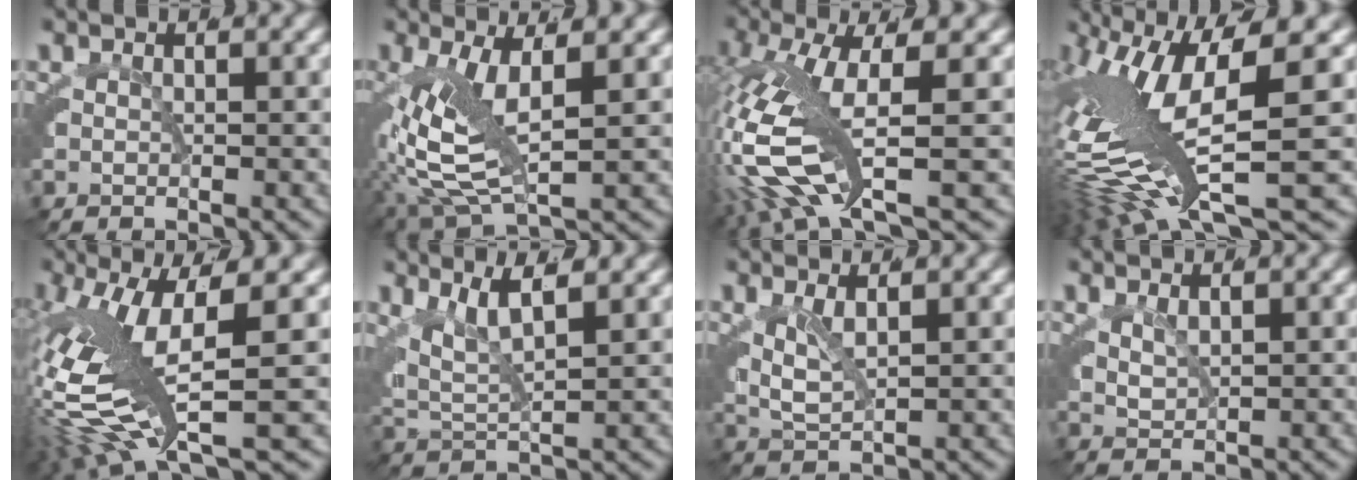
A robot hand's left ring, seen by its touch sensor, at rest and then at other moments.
{"total": 7.3, "force": [-0.8, 3.4, 6.4], "torque": [-0.147, -0.036, 0.011]}
{"total": 9.4, "force": [-1.6, 3.5, 8.6], "torque": [-0.204, -0.035, -0.006]}
{"total": 11.9, "force": [-1.3, 5.0, 10.7], "torque": [-0.209, -0.009, -0.013]}
{"total": 11.8, "force": [-0.6, 5.3, 10.6], "torque": [-0.219, -0.017, 0.006]}
{"total": 5.7, "force": [2.0, 3.6, 4.0], "torque": [-0.096, -0.010, 0.032]}
{"total": 2.4, "force": [0.4, 1.0, 2.2], "torque": [-0.057, -0.017, 0.018]}
{"total": 1.0, "force": [0.8, 0.3, 0.6], "torque": [-0.018, -0.012, 0.025]}